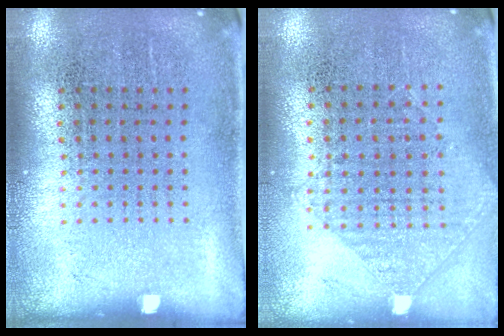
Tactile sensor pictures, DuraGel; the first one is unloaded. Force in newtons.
{"total": 0.9, "press": 0.8, "slide": 0.3}